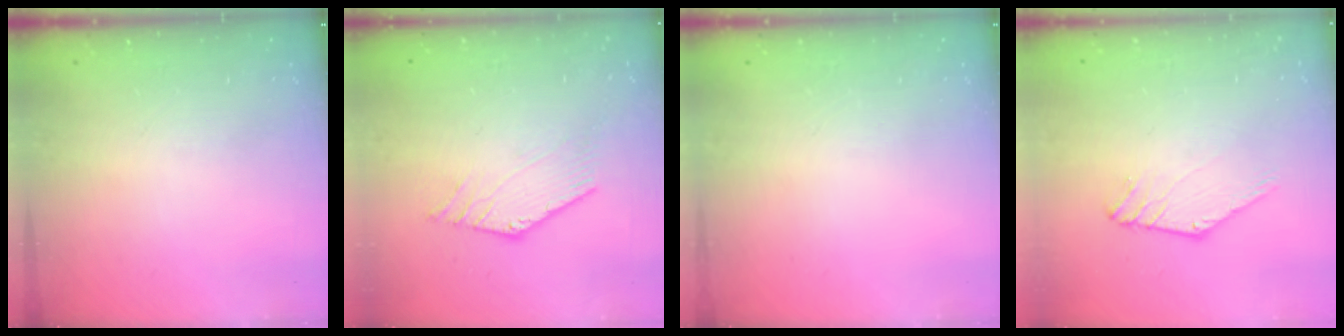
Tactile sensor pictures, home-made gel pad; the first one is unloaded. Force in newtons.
{"total": 0.0}
{"total": 0.0}
{"total": 1.4, "press": 1.4, "slide": 0.1}